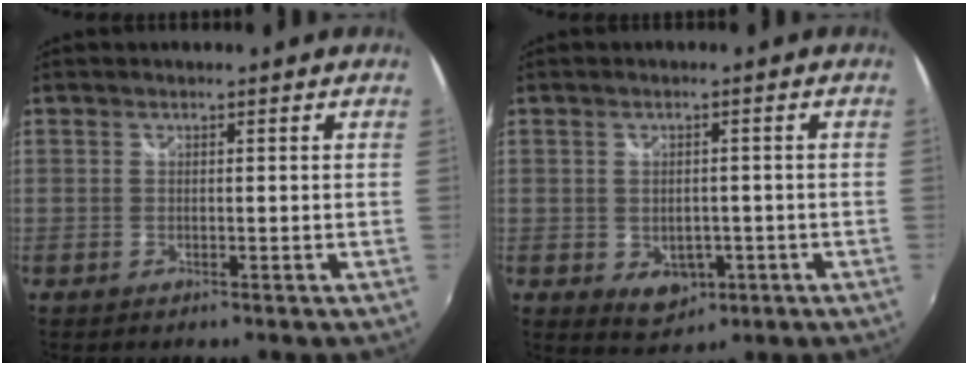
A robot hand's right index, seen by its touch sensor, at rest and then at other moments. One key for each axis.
{"total": 5.9, "fx": -1.8, "fy": 4.5, "fz": 3.4, "tx": -0.067, "ty": -0.011, "tz": -0.015}